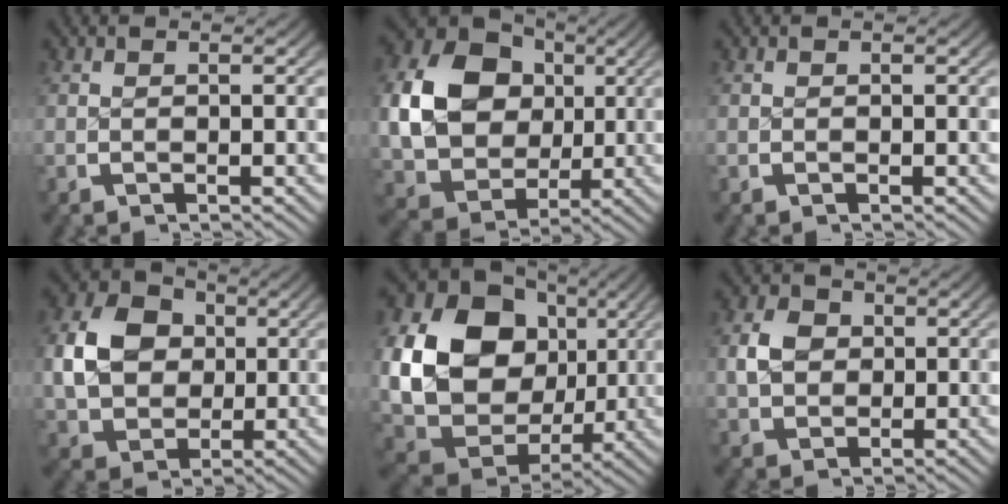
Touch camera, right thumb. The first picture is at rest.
{"total": 15.1, "force": [1.7, 12.2, 8.6], "torque": [-0.203, -0.043, 0.042]}
{"total": 0.0}
{"total": 9.8, "force": [1.5, 8.1, 5.3], "torque": [-0.119, -0.025, 0.039]}
{"total": 18.7, "force": [1.3, 14.6, 11.6], "torque": [-0.254, -0.050, 0.041]}
{"total": 3.6, "force": [0.9, 3.2, 1.5], "torque": [-0.030, -0.007, 0.023]}